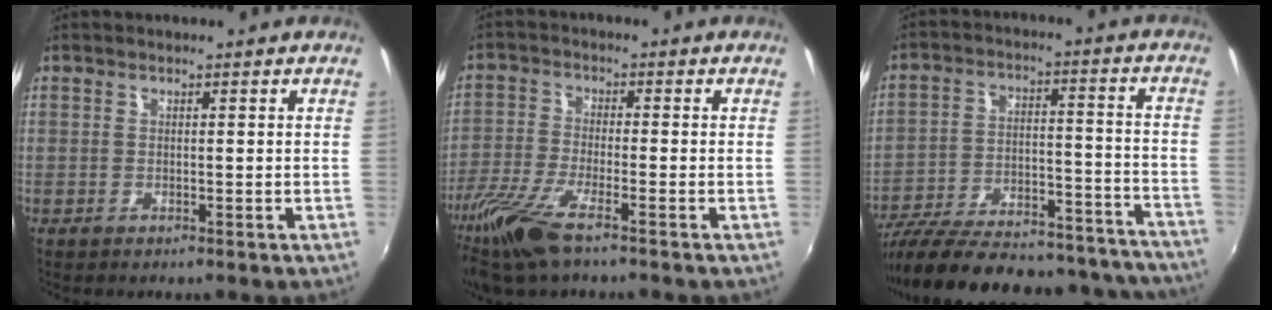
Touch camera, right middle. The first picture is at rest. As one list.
[{"total": 11.4, "force": [-7.9, 2.0, 8.0], "torque": [-0.188, -0.036, -0.156]}, {"total": 33.1, "force": [-28.8, 9.6, 13.2], "torque": [-0.239, 0.003, -0.376]}]